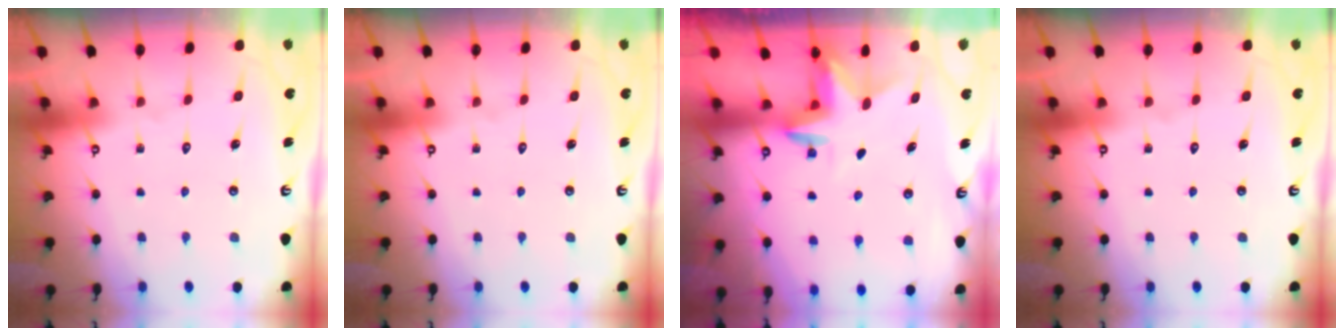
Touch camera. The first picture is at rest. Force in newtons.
{"total": 0.0}
{"total": 3.1, "press": 3.1, "slide": 0.3}
{"total": 0.0}